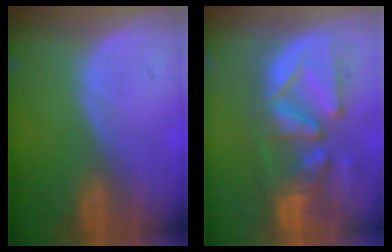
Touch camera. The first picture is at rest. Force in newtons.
{"total": 12.7, "press": 11.2, "slide": 6.0}